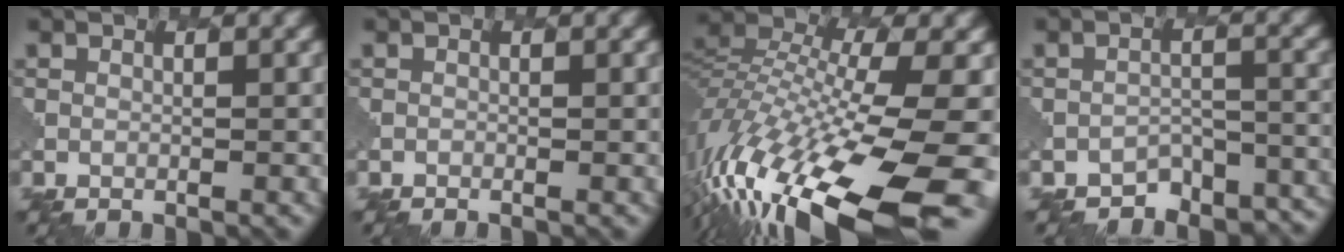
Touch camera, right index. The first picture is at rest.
{"total": 0.6, "force": [-0.6, 0.0, -0.2], "torque": [0.006, -0.002, -0.006]}
{"total": 16.6, "force": [-8.2, 5.2, 13.5], "torque": [-0.283, -0.007, -0.135]}
{"total": 5.1, "force": [-4.6, 2.1, 1.2], "torque": [-0.009, -0.013, -0.060]}